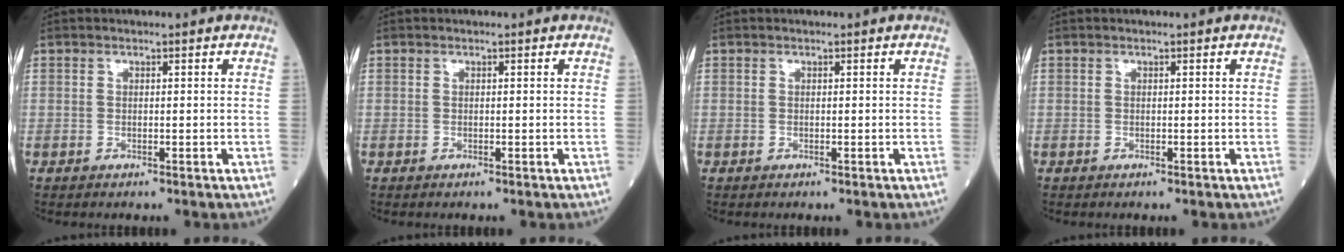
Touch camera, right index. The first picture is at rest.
{"total": 0.0}
{"total": 0.0}
{"total": 0.0}